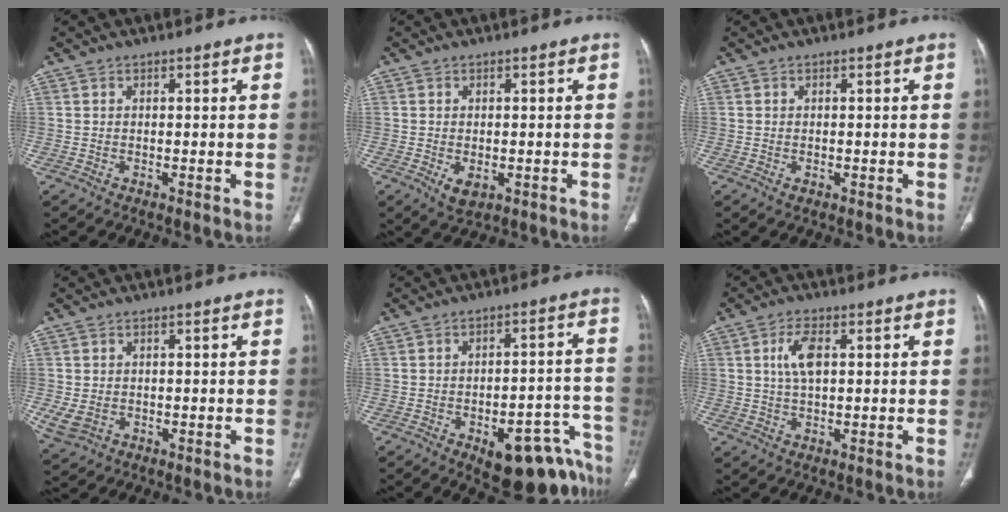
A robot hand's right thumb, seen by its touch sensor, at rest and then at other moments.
{"total": 3.5, "force": [-1.1, 2.1, 2.6], "torque": [-0.039, -0.002, -0.006]}
{"total": 0.7, "force": [-0.3, 0.4, 0.5], "torque": [-0.011, 0.002, 0.000]}
{"total": 4.0, "force": [-0.5, 3.1, 2.4], "torque": [-0.056, -0.001, 0.005]}
{"total": 15.5, "force": [-9.7, 6.8, 9.9], "torque": [-0.048, 0.087, -0.121]}
{"total": 5.2, "force": [1.2, 2.4, 4.4], "torque": [-0.091, 0.002, 0.023]}